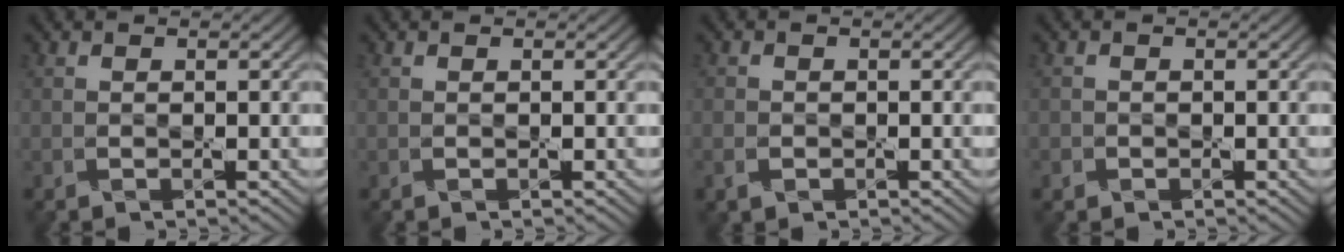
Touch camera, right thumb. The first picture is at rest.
{"total": 0.0}
{"total": 1.8, "force": [-0.8, 1.4, 0.8], "torque": [-0.021, -0.006, -0.019]}
{"total": 1.0, "force": [-0.5, 0.8, 0.1], "torque": [0.000, -0.004, -0.013]}